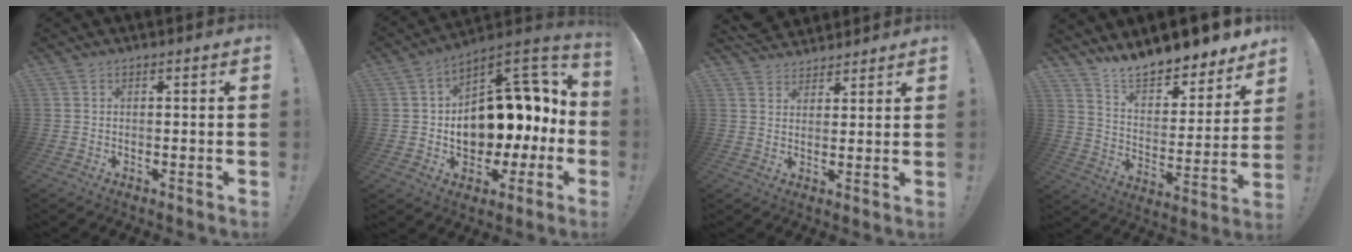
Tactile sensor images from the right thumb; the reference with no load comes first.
{"total": 17.6, "force": [0.7, 11.7, 13.1], "torque": [-0.168, -0.011, 0.036]}
{"total": 5.6, "force": [4.8, 2.8, 0.0], "torque": [-0.004, -0.030, 0.094]}
{"total": 12.4, "force": [11.8, 2.2, 2.8], "torque": [-0.049, -0.112, 0.208]}